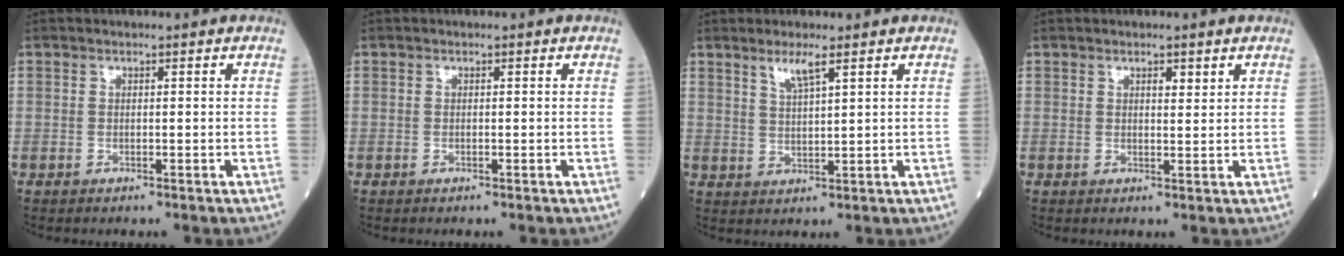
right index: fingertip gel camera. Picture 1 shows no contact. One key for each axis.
{"total": 0.0}
{"total": 3.4, "fx": 2.3, "fy": 0.1, "fz": 2.5, "tx": -0.054, "ty": -0.002, "tz": 0.047}
{"total": 1.5, "fx": 1.0, "fy": 0.4, "fz": 1.0, "tx": -0.017, "ty": -0.002, "tz": 0.016}